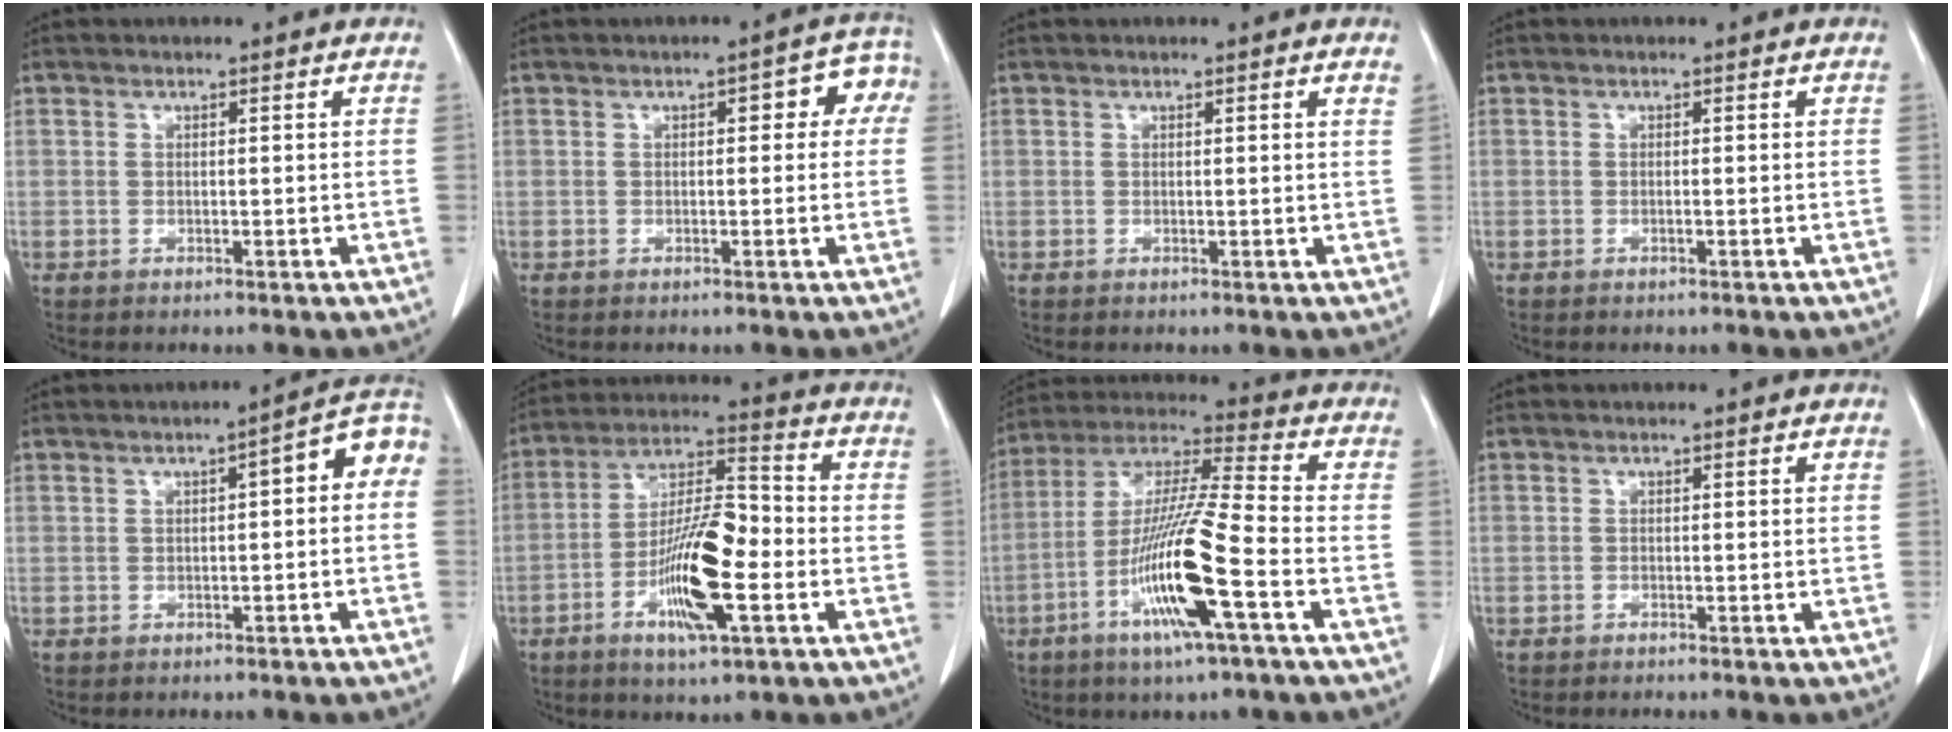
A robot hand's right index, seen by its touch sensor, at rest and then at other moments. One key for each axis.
{"total": 5.4, "fx": 1.1, "fy": 2.6, "fz": 4.6, "tx": -0.045, "ty": 0.035, "tz": 0.010}
{"total": 1.0, "fx": 0.7, "fy": 0.0, "fz": 0.7, "tx": -0.010, "ty": 0.001, "tz": 0.005}
{"total": 0.0}
{"total": 6.2, "fx": 0.6, "fy": 1.8, "fz": 5.9, "tx": -0.072, "ty": 0.032, "tz": 0.001}
{"total": 13.6, "fx": -4.2, "fy": 2.8, "fz": 12.7, "tx": -0.234, "ty": 0.002, "tz": -0.073}
{"total": 15.7, "fx": -5.8, "fy": 0.1, "fz": 14.6, "tx": -0.292, "ty": -0.011, "tz": -0.112}
{"total": 0.6, "fx": -0.6, "fy": -0.1, "fz": 0.2, "tx": -0.004, "ty": 0.000, "tz": -0.009}